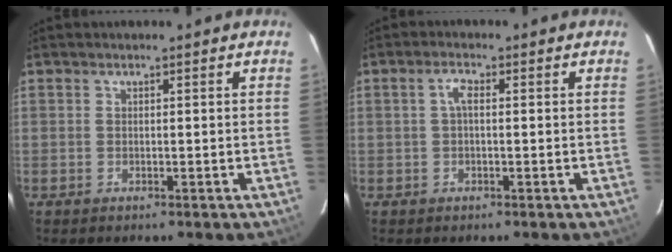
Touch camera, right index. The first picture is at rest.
{"total": 2.0, "force": [0.1, 0.7, 1.9], "torque": [-0.041, 0.008, 0.002]}